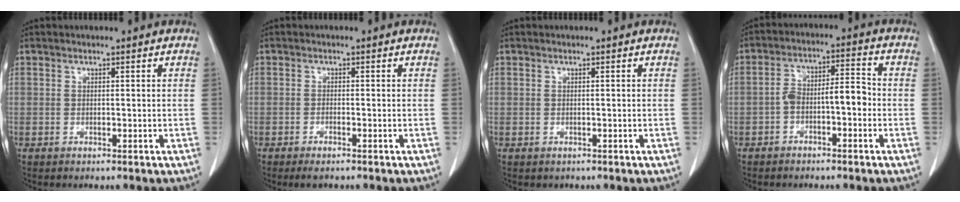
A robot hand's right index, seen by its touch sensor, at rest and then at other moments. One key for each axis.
{"total": 2.2, "fx": -1.7, "fy": 0.5, "fz": 1.4, "tx": -0.023, "ty": -0.004, "tz": -0.022}
{"total": 0.5, "fx": -0.2, "fy": 0.5, "fz": 0.0, "tx": 0.001, "ty": 0.005, "tz": -0.002}
{"total": 6.3, "fx": -1.9, "fy": 2.1, "fz": 5.7, "tx": -0.102, "ty": 0.032, "tz": -0.031}